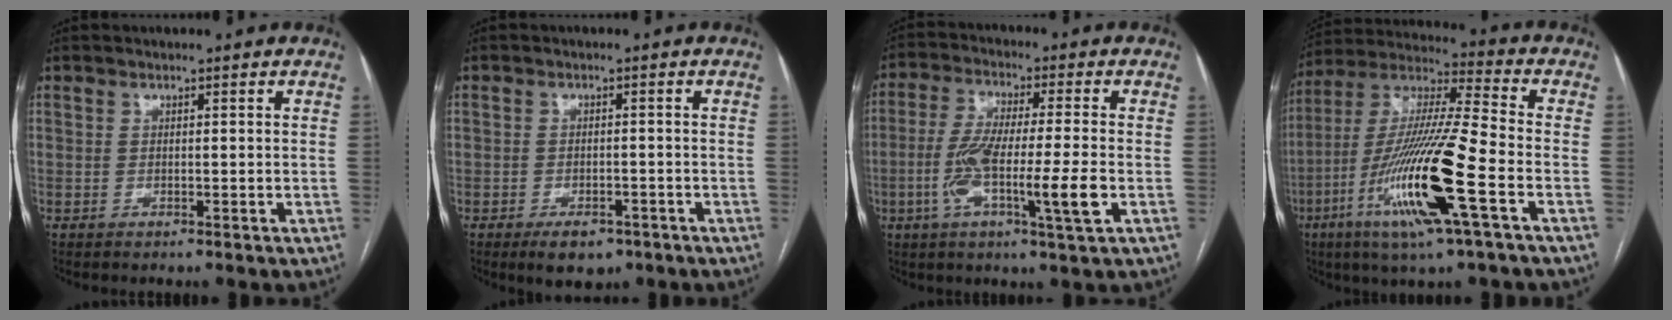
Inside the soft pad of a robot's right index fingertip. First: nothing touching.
{"total": 4.7, "force": [-3.1, 2.6, 2.5], "torque": [-0.036, -0.001, -0.038]}
{"total": 11.8, "force": [-3.0, 0.5, 11.4], "torque": [-0.214, -0.006, -0.059]}
{"total": 19.3, "force": [-7.1, 0.6, 17.9], "torque": [-0.377, -0.024, -0.137]}